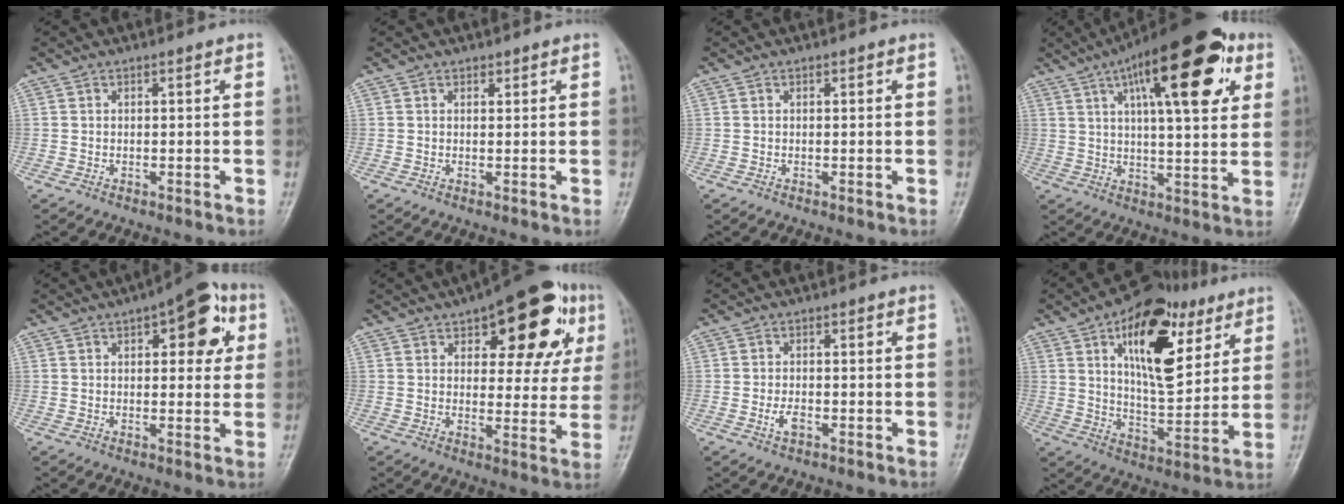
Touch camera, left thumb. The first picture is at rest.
{"total": 0.7, "force": [0.6, 0.4, 0.1], "torque": [0.003, -0.004, 0.008]}
{"total": 0.0}
{"total": 22.0, "force": [9.4, 7.5, 18.5], "torque": [-0.251, -0.005, 0.136]}
{"total": 11.7, "force": [4.4, 5.4, 9.4], "torque": [-0.078, 0.003, 0.047]}
{"total": 19.7, "force": [8.9, 9.0, 15.1], "torque": [-0.155, -0.004, 0.117]}
{"total": 2.5, "force": [-1.0, 1.3, 1.8], "torque": [-0.037, 0.004, -0.018]}
{"total": 20.7, "force": [9.0, 10.2, 15.6], "torque": [-0.195, -0.029, 0.144]}